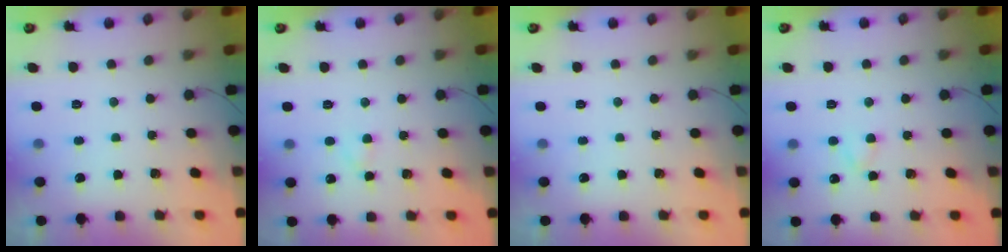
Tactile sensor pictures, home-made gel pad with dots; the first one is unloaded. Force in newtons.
{"total": 1.8, "press": 1.6, "slide": 0.8}
{"total": 0.0}
{"total": 2.3, "press": 2.1, "slide": 0.9}